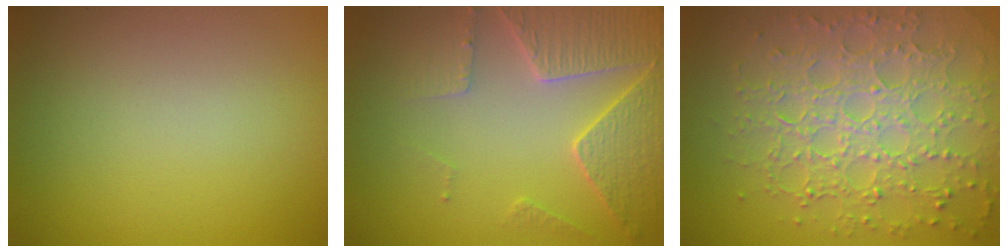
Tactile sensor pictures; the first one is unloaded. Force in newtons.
{"total": 5.0, "press": 4.5, "slide": 2.2}
{"total": 7.8, "press": 5.7, "slide": 5.4}